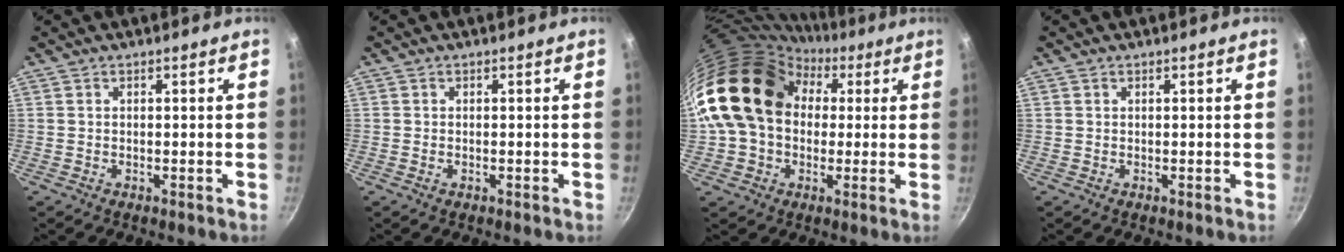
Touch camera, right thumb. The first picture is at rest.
{"total": 0.5, "force": [-0.2, 0.3, 0.4], "torque": [-0.007, 0.001, -0.003]}
{"total": 19.7, "force": [3.4, 15.2, 12.1], "torque": [-0.190, 0.045, 0.051]}
{"total": 0.0}